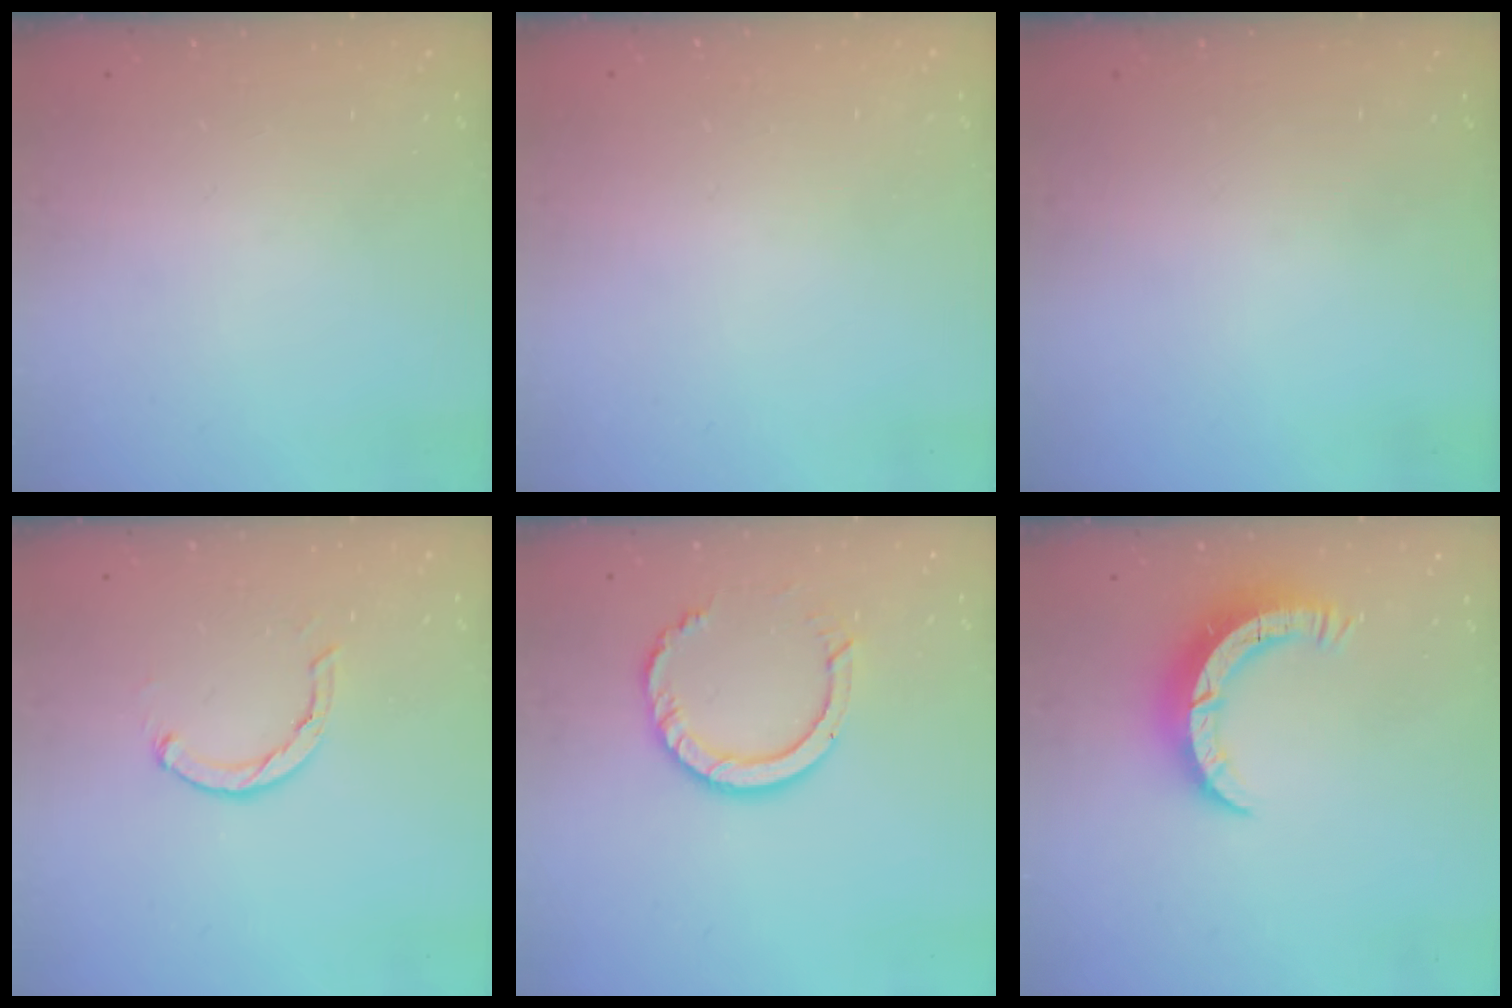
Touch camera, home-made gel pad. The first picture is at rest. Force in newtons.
{"total": 2.5, "press": 2.5, "slide": 0.2}
{"total": 0.0}
{"total": 2.1, "press": 2.1, "slide": 0.3}
{"total": 9.7, "press": 9.6, "slide": 0.9}
{"total": 7.7, "press": 7.7, "slide": 0.4}